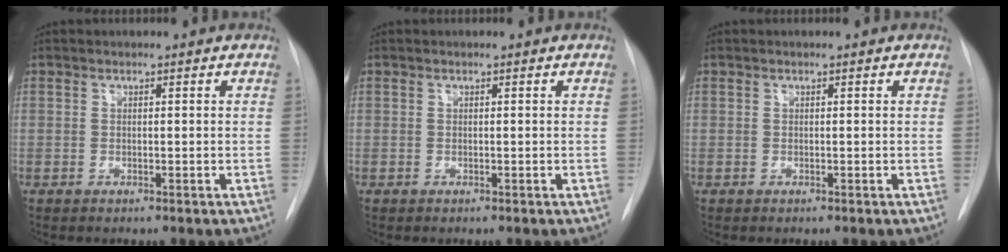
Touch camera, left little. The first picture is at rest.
{"total": 0.0}
{"total": 0.0}